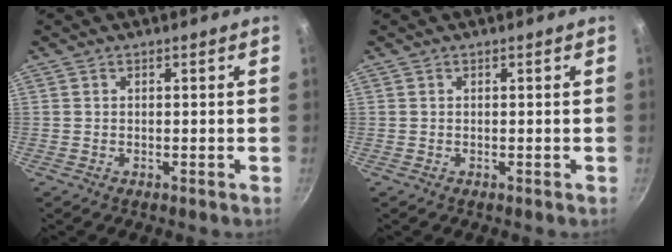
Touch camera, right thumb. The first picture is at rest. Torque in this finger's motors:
{"motor_torque": [0.41, 0.43, -0.03, 0.05, 0.09]}